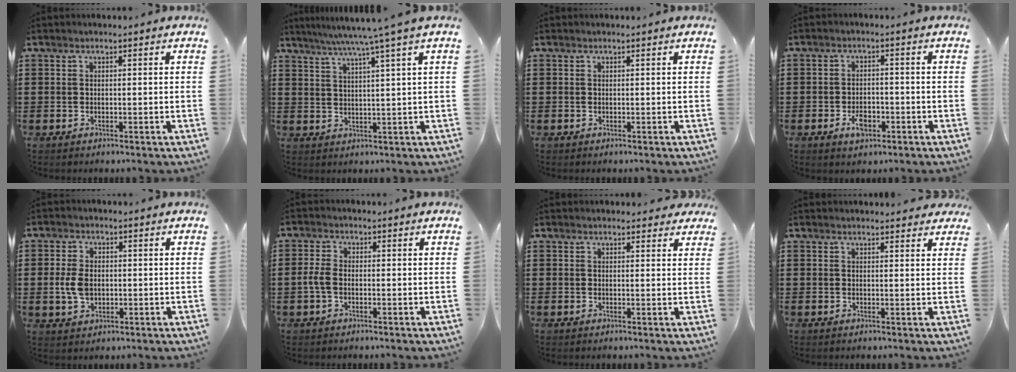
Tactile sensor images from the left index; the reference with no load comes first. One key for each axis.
{"total": 5.7, "fx": 3.9, "fy": -1.4, "fz": 3.9, "tx": -0.084, "ty": -0.018, "tz": 0.062}
{"total": 0.0}
{"total": 3.6, "fx": -1.8, "fy": 1.9, "fz": 2.5, "tx": -0.049, "ty": 0.001, "tz": -0.034}
{"total": 4.9, "fx": 0.0, "fy": 3.2, "fz": 3.6, "tx": -0.095, "ty": 0.001, "tz": -0.006}
{"total": 3.0, "fx": -0.5, "fy": 1.7, "fz": 2.4, "tx": -0.069, "ty": -0.004, "tz": -0.016}
{"total": 1.8, "fx": 1.6, "fy": 0.9, "fz": 0.2, "tx": -0.001, "ty": 0.002, "tz": 0.028}
{"total": 1.8, "fx": 1.7, "fy": 0.5, "fz": 0.3, "tx": -0.001, "ty": -0.001, "tz": 0.031}